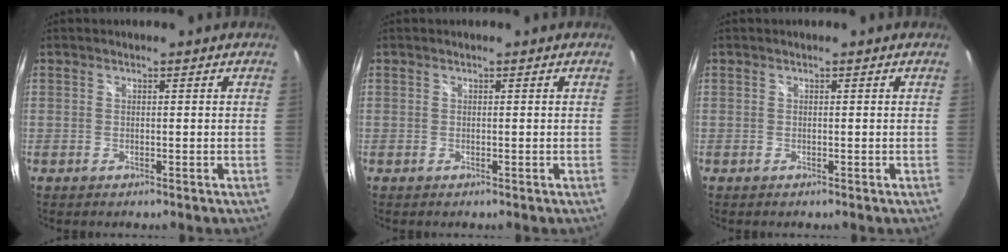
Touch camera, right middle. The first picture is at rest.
{"total": 0.0}
{"total": 0.0}